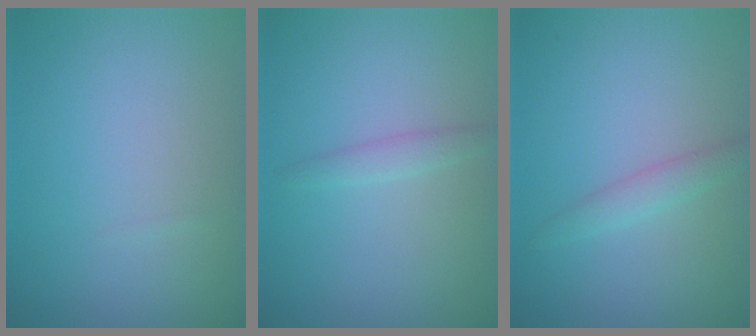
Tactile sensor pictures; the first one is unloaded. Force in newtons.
{"total": 1.1, "press": 1.1, "slide": 0.0}
{"total": 1.6, "press": 1.6, "slide": 0.0}